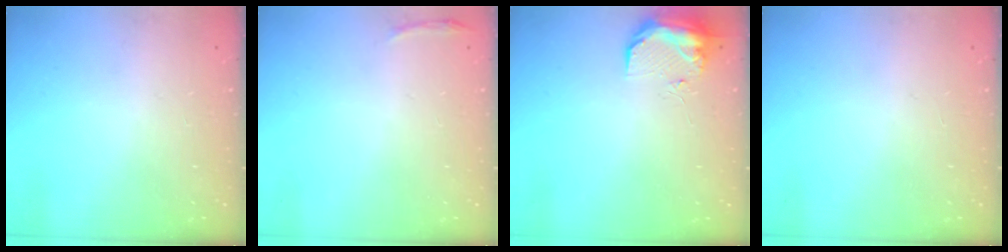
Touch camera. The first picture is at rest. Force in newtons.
{"total": 3.0, "press": 1.9, "slide": 2.3}
{"total": 17.0, "press": 11.4, "slide": 12.7}
{"total": 0.0}